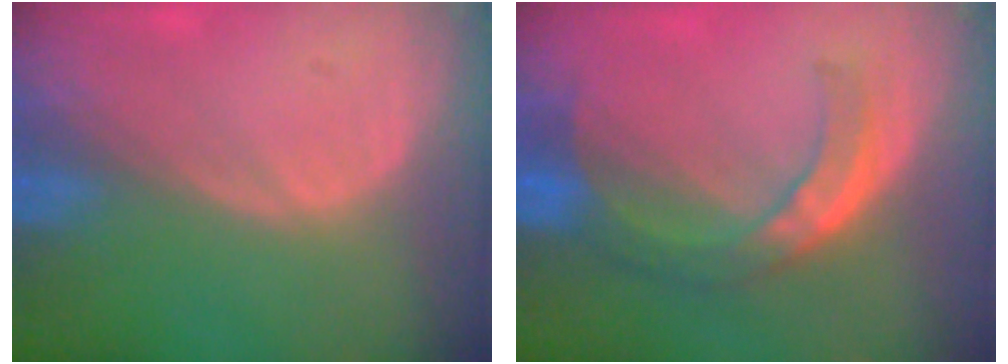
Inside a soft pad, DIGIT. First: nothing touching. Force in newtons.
{"total": 7.7, "press": 6.5, "slide": 4.2}